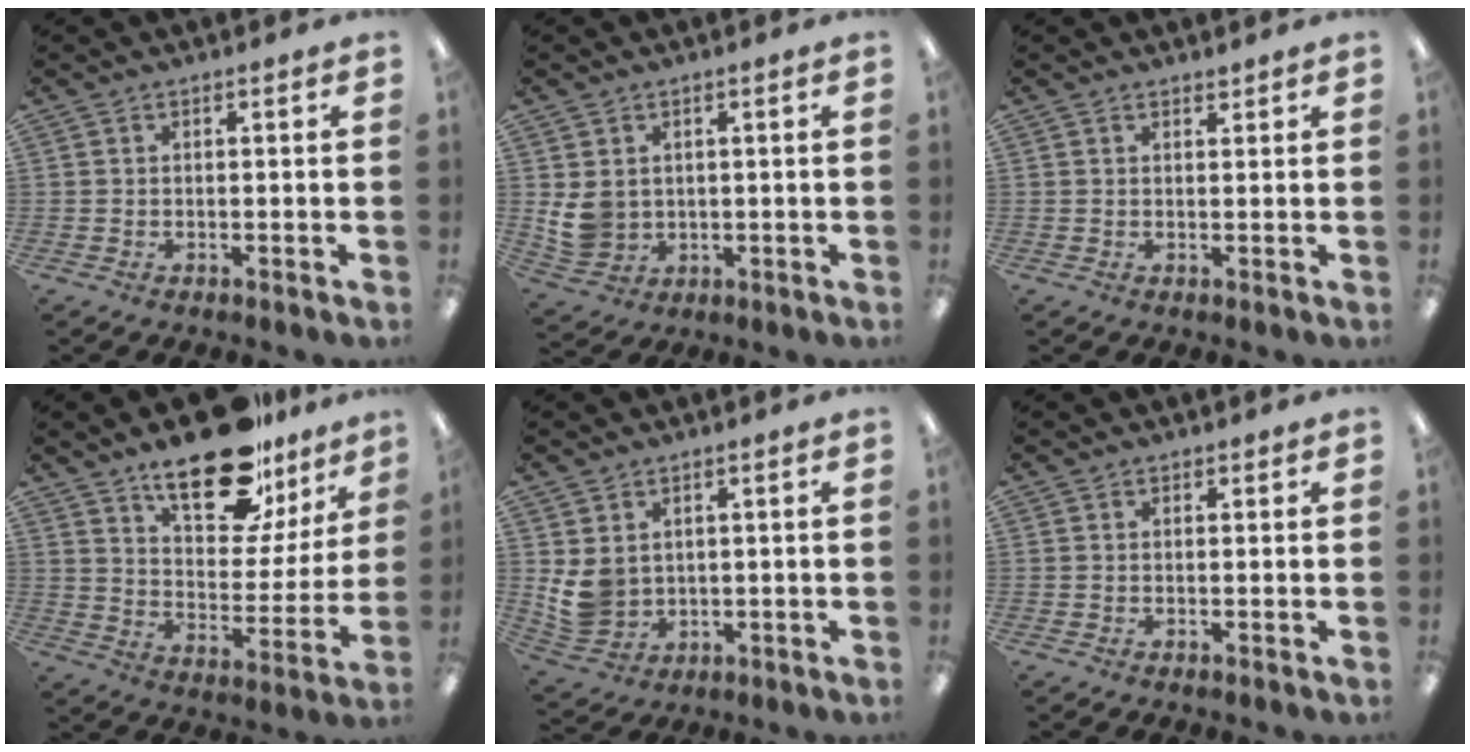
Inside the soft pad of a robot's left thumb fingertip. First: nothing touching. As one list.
[{"total": 6.2, "force": [1.3, 5.6, 2.5], "torque": [-0.061, 0.002, 0.030]}, {"total": 1.1, "force": [1.1, 0.3, 0.1], "torque": [0.005, -0.004, 0.019]}, {"total": 21.3, "force": [15.0, 9.1, 12.0], "torque": [-0.185, -0.087, 0.257]}, {"total": 7.3, "force": [2.0, 6.2, 3.2], "torque": [-0.081, -0.004, 0.044]}, {"total": 0.7, "force": [0.5, 0.5, 0.1], "torque": [0.006, -0.002, 0.008]}]